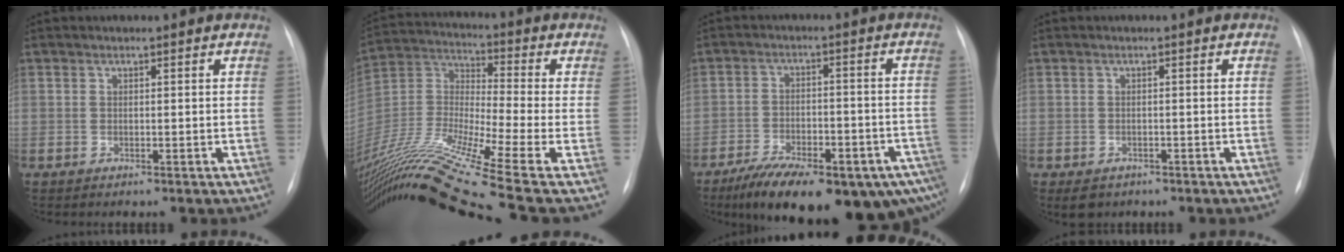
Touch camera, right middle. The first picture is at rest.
{"total": 22.3, "force": [-17.0, -2.1, 14.2], "torque": [-0.302, -0.020, -0.316]}
{"total": 22.2, "force": [-14.9, 8.0, 14.4], "torque": [-0.172, 0.006, -0.205]}
{"total": 3.1, "force": [-2.1, 2.1, 0.9], "torque": [-0.012, 0.000, -0.026]}